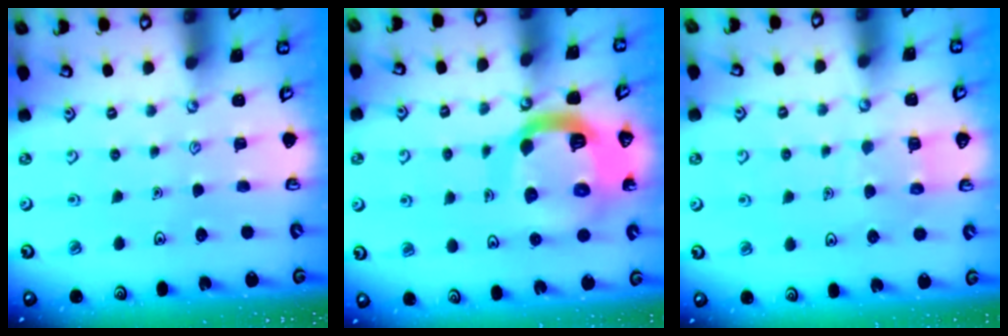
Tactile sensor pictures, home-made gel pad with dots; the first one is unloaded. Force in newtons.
{"total": 16.2, "press": 16.1, "slide": 1.8}
{"total": 5.6, "press": 5.6, "slide": 0.3}